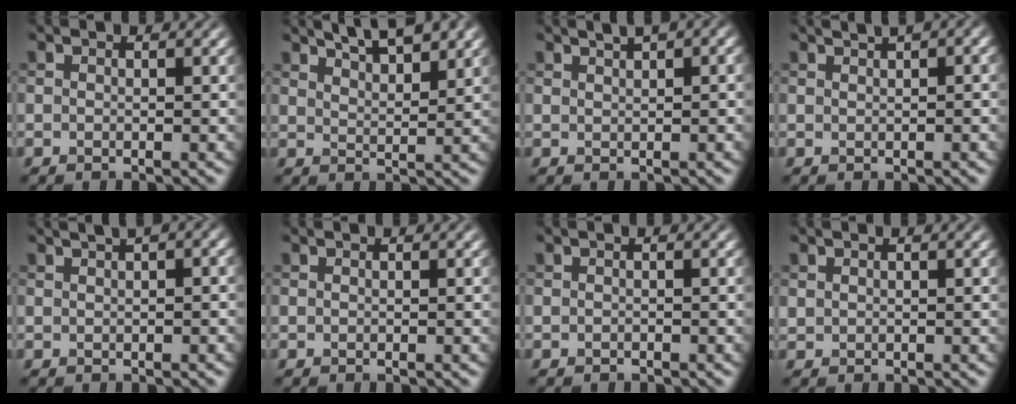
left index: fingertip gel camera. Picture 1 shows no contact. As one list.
[{"total": 5.7, "force": [4.4, 1.7, 3.3], "torque": [-0.028, 0.018, 0.046]}, {"total": 3.8, "force": [2.2, 1.3, 2.8], "torque": [-0.030, 0.019, 0.022]}, {"total": 4.3, "force": [2.4, 1.6, 3.1], "torque": [-0.037, 0.026, 0.019]}, {"total": 5.1, "force": [2.5, 2.1, 3.9], "torque": [-0.038, 0.032, 0.020]}, {"total": 0.0}, {"total": 0.0}, {"total": 0.6, "force": [0.4, 0.4, 0.0], "torque": [-0.001, -0.001, 0.011]}]